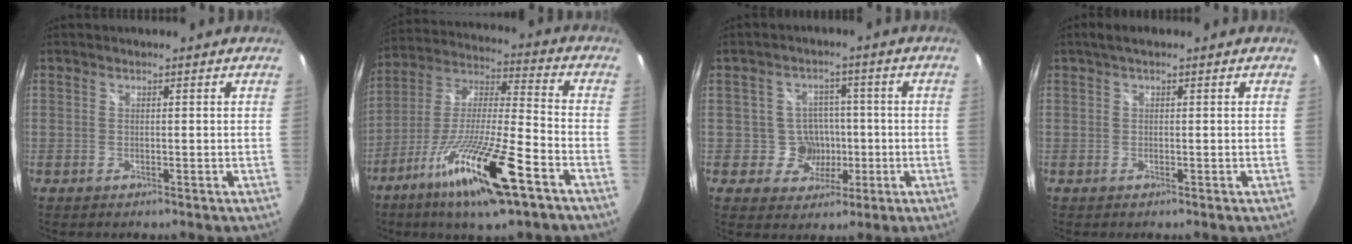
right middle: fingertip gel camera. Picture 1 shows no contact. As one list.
[{"total": 19.9, "force": [-11.2, 2.8, 16.2], "torque": [-0.317, -0.037, -0.208]}, {"total": 6.1, "force": [-1.2, 5.9, 1.0], "torque": [-0.027, 0.017, -0.008]}, {"total": 2.5, "force": [1.2, 0.9, 2.0], "torque": [-0.034, 0.007, 0.013]}]